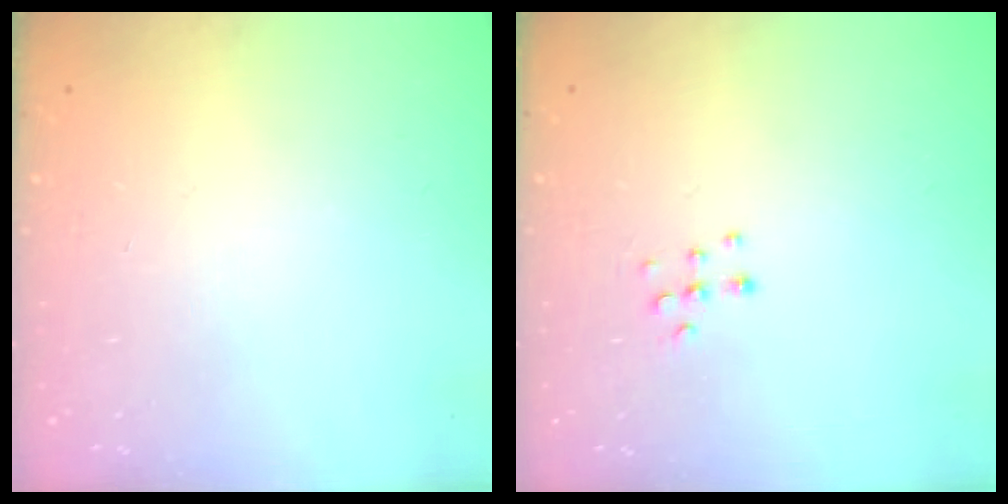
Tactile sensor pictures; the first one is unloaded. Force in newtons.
{"total": 5.9, "press": 5.9, "slide": 0.4}